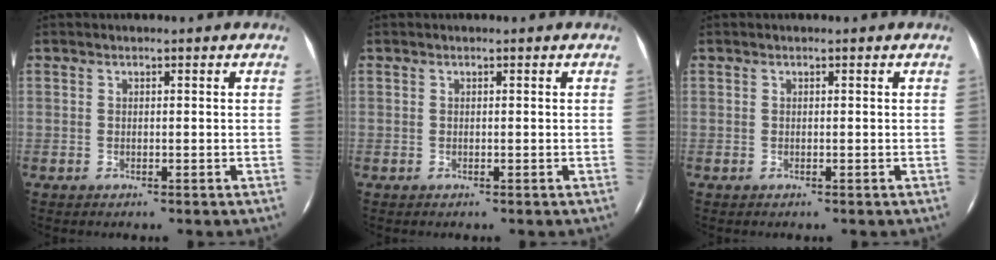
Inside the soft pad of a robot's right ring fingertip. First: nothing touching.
{"total": 0.0}
{"total": 0.0}